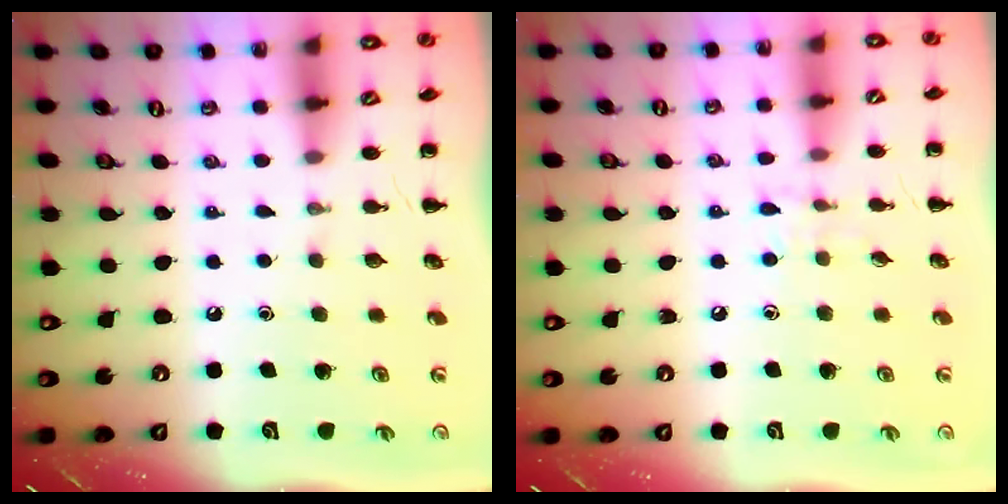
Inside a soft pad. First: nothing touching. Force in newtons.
{"total": 4.9, "press": 4.7, "slide": 1.5}